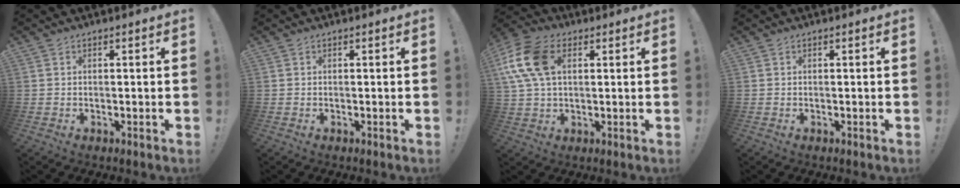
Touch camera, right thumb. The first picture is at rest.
{"total": 0.0}
{"total": 14.6, "force": [4.0, 9.2, 10.6], "torque": [-0.226, 0.004, 0.078]}
{"total": 0.0}